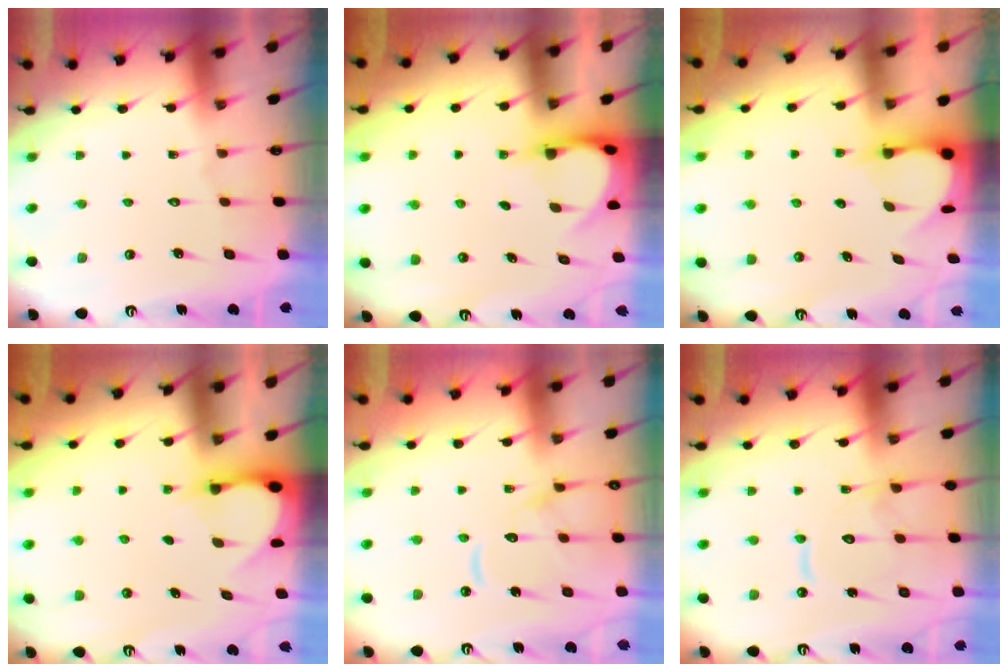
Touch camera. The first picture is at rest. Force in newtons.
{"total": 3.7, "press": 3.7, "slide": 0.3}
{"total": 3.4, "press": 3.4, "slide": 0.3}
{"total": 3.2, "press": 3.2, "slide": 0.4}
{"total": 12.4, "press": 12.3, "slide": 1.2}
{"total": 11.7, "press": 11.7, "slide": 1.0}